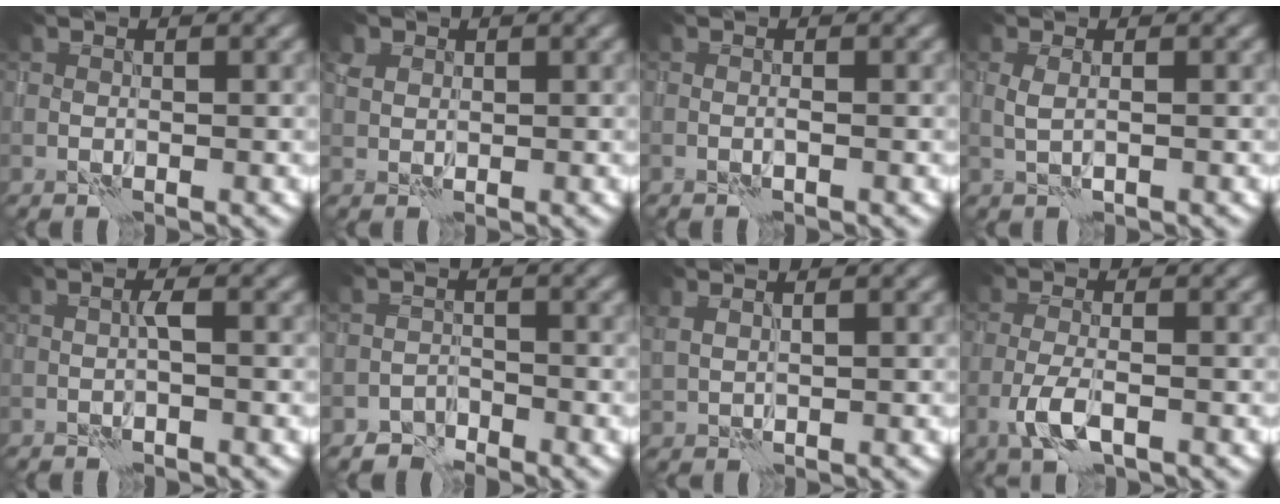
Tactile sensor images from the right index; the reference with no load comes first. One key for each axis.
{"total": 1.6, "fx": 0.9, "fy": 1.3, "fz": 0.2, "tx": -0.004, "ty": 0.004, "tz": 0.016}
{"total": 0.0}
{"total": 0.8, "fx": 0.4, "fy": 0.2, "fz": 0.7, "tx": -0.013, "ty": 0.001, "tz": 0.007}
{"total": 0.6, "fx": -0.1, "fy": -0.1, "fz": 0.6, "tx": -0.006, "ty": 0.006, "tz": -0.001}
{"total": 1.7, "fx": -1.6, "fy": 0.6, "fz": -0.4, "tx": 0.014, "ty": 0.005, "tz": -0.035}
{"total": 1.2, "fx": 1.1, "fy": 0.4, "fz": 0.4, "tx": -0.007, "ty": -0.002, "tz": 0.025}
{"total": 3.0, "fx": -1.4, "fy": 1.1, "fz": 2.4, "tx": -0.055, "ty": 0.000, "tz": -0.032}